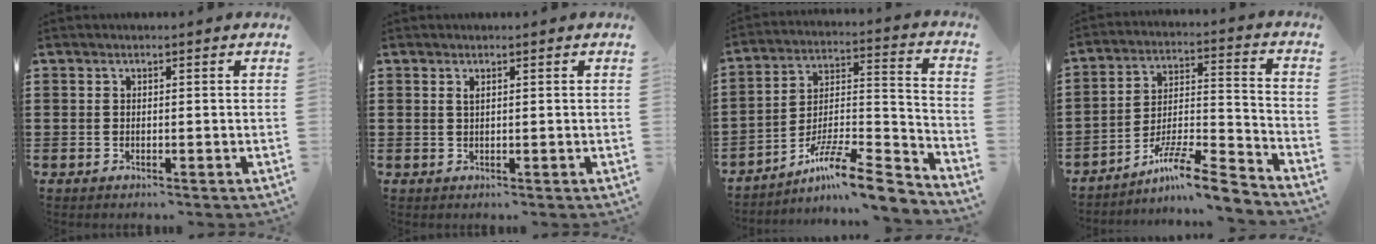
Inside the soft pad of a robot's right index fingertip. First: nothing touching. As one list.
[{"total": 0.7, "force": [0.4, 0.2, 0.6], "torque": [-0.013, 0.003, 0.006]}, {"total": 10.3, "force": [-8.5, 1.3, 5.7], "torque": [-0.086, 0.014, -0.166]}, {"total": 9.6, "force": [-8.1, 0.8, 5.1], "torque": [-0.077, 0.013, -0.155]}]